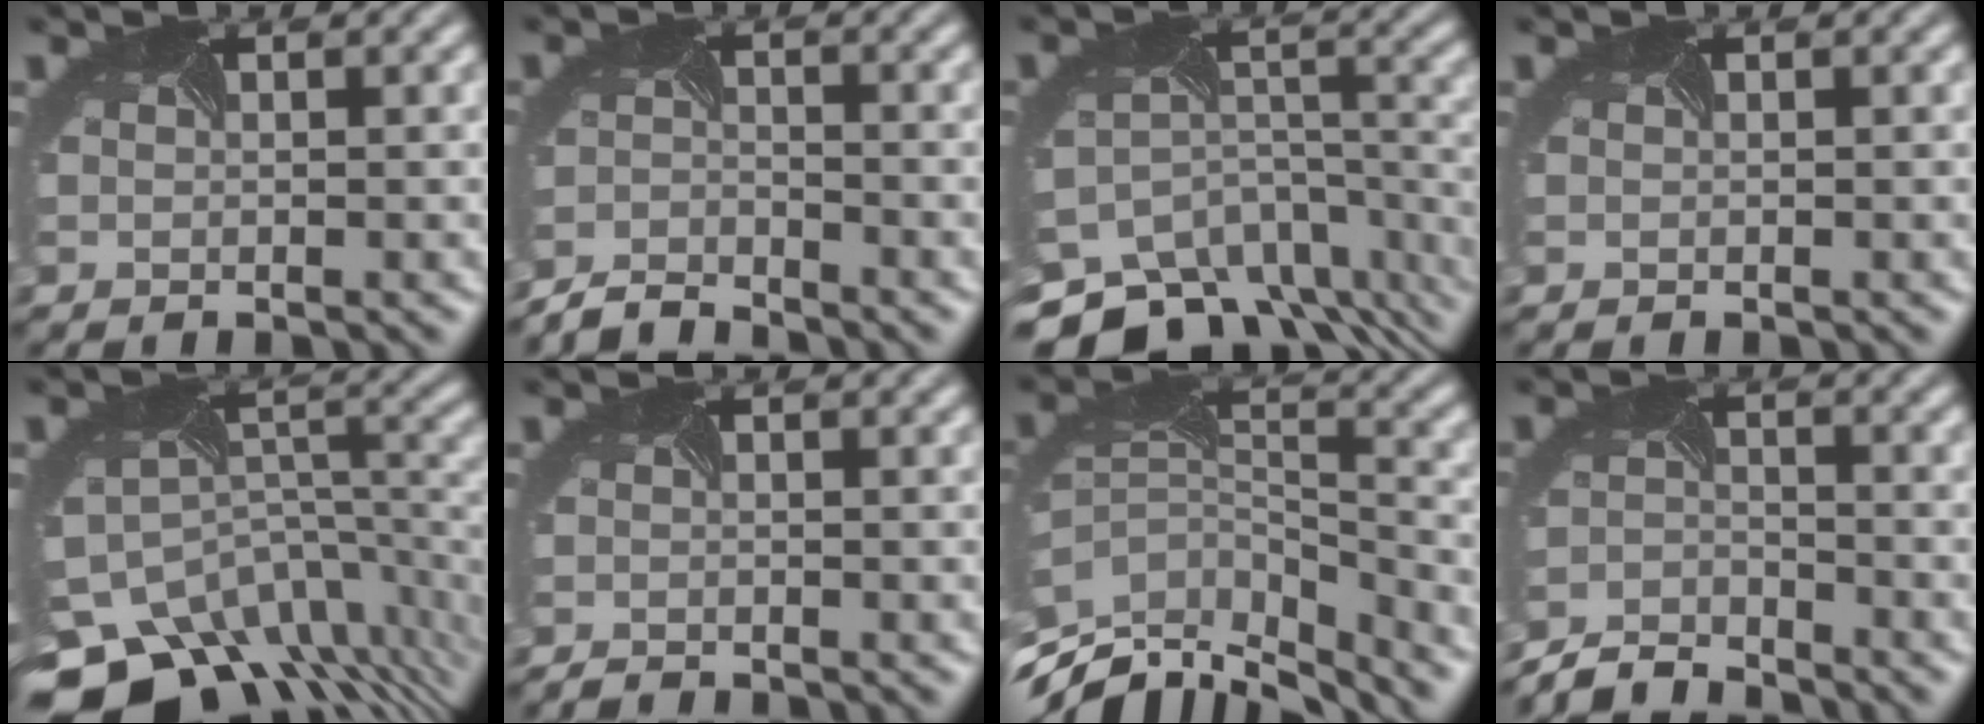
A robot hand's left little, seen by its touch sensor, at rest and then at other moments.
{"total": 3.6, "force": [-3.6, -0.1, -0.4], "torque": [-0.004, -0.004, -0.073]}
{"total": 12.7, "force": [-10.8, 5.9, 3.3], "torque": [-0.074, -0.008, -0.140]}
{"total": 0.0}
{"total": 12.0, "force": [-8.8, 6.7, 4.6], "torque": [-0.105, -0.026, -0.121]}
{"total": 1.6, "force": [-1.6, 0.2, -0.1], "torque": [-0.001, -0.008, -0.027]}
{"total": 11.0, "force": [-8.9, 4.6, 4.6], "torque": [-0.115, -0.003, -0.135]}
{"total": 4.5, "force": [-4.5, 0.1, -0.3], "torque": [-0.004, -0.005, -0.086]}